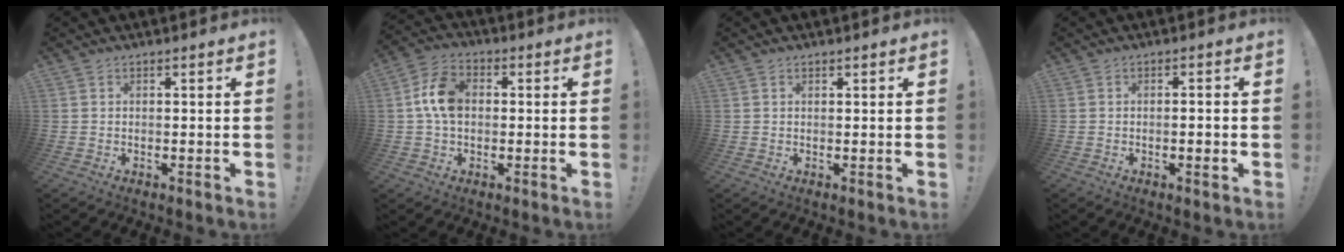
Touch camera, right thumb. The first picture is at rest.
{"total": 10.1, "force": [0.8, 7.0, 7.2], "torque": [-0.128, 0.015, 0.020]}
{"total": 0.6, "force": [0.6, 0.2, 0.1], "torque": [0.005, -0.003, 0.010]}
{"total": 2.5, "force": [-0.9, 0.4, 2.3], "torque": [-0.036, 0.002, -0.015]}